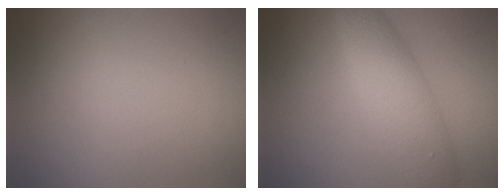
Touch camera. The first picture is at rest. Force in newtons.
{"total": 5.4, "press": 5.4, "slide": 0.1}